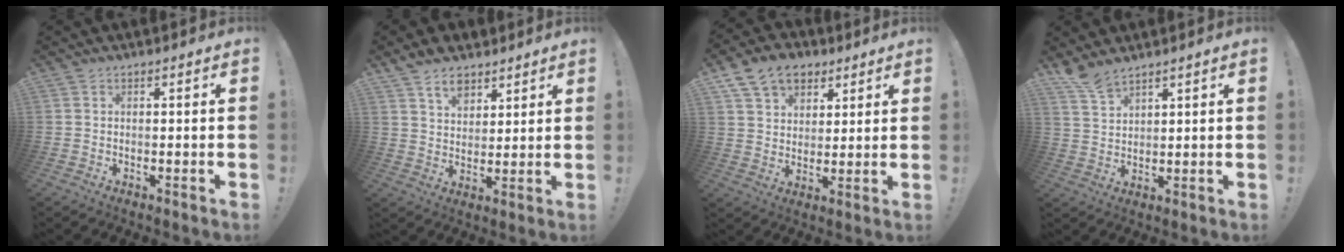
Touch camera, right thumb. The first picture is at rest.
{"total": 8.4, "force": [5.9, 5.2, 3.1], "torque": [-0.047, -0.036, 0.111]}
{"total": 12.2, "force": [6.8, 8.8, 4.9], "torque": [-0.079, -0.032, 0.134]}
{"total": 5.7, "force": [5.2, 1.4, 2.1], "torque": [-0.038, -0.033, 0.097]}